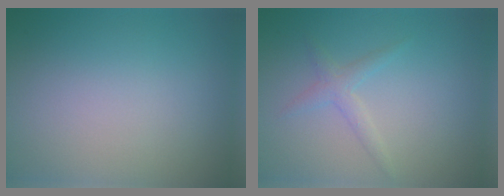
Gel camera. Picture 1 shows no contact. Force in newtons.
{"total": 1.4, "press": 1.4, "slide": 0.1}